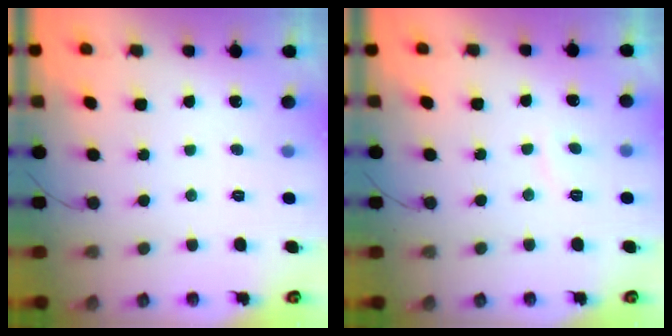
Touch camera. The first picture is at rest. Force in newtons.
{"total": 1.8, "press": 1.7, "slide": 0.6}